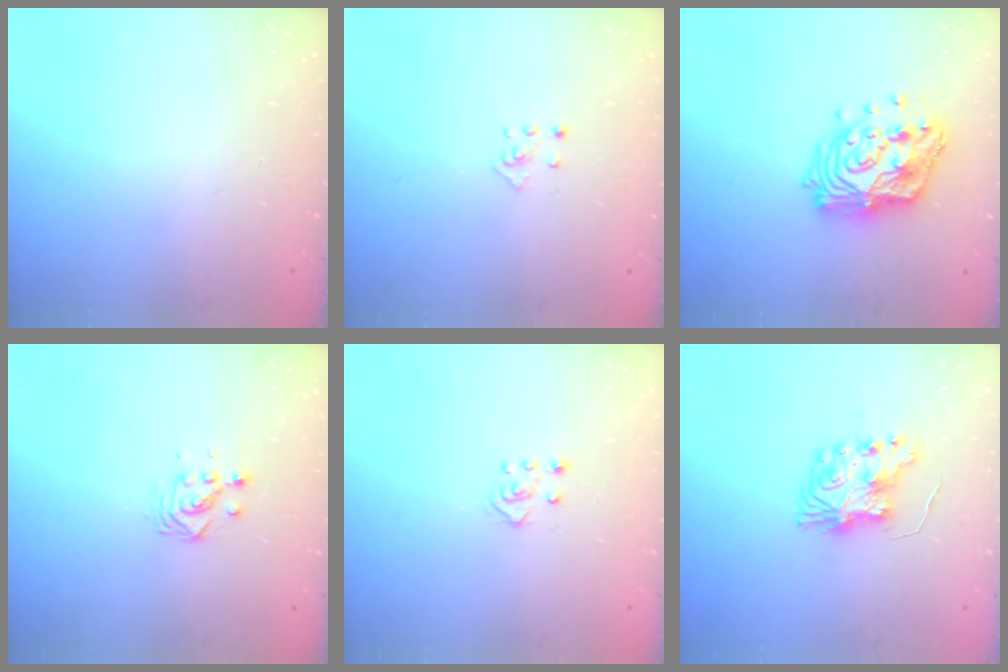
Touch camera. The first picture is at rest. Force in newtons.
{"total": 3.9, "press": 3.9, "slide": 0.2}
{"total": 15.9, "press": 15.9, "slide": 1.0}
{"total": 3.3, "press": 3.3, "slide": 0.2}
{"total": 4.3, "press": 4.2, "slide": 0.5}
{"total": 9.1, "press": 9.1, "slide": 0.3}